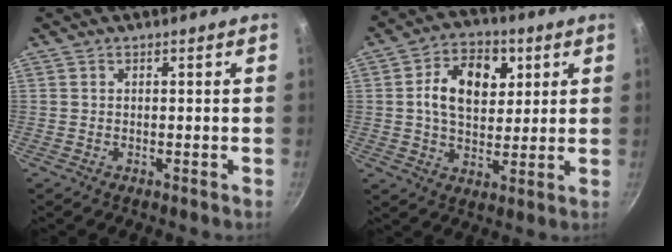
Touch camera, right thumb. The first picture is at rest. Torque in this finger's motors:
{"motor_torque": [-0.25, 0.39, 0.67, -0.20, 0.13]}